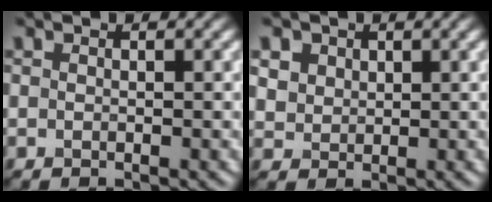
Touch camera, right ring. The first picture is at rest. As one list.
[{"total": 3.8, "force": [2.0, 2.7, 1.6], "torque": [-0.057, 0.007, 0.045]}]